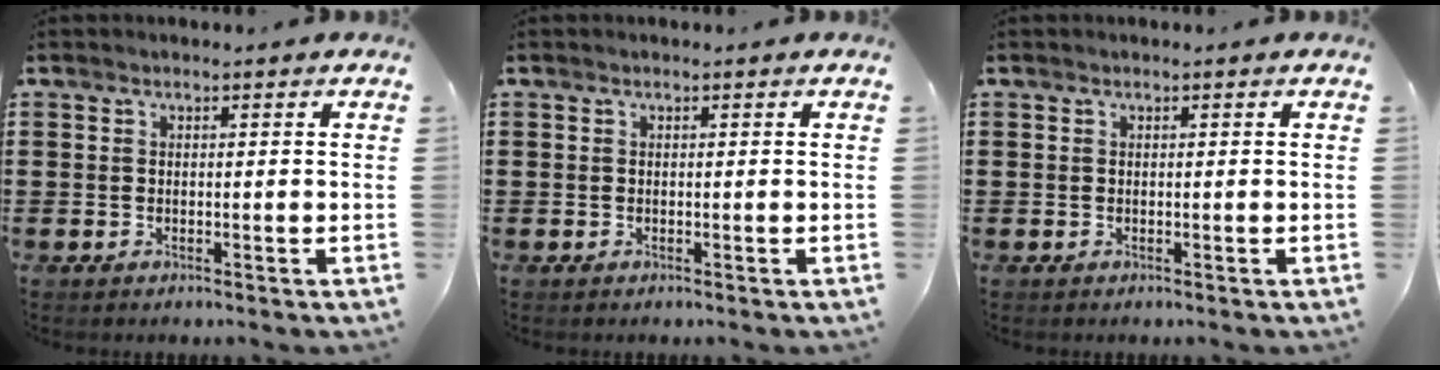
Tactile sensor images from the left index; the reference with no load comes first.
{"total": 0.0}
{"total": 0.0}